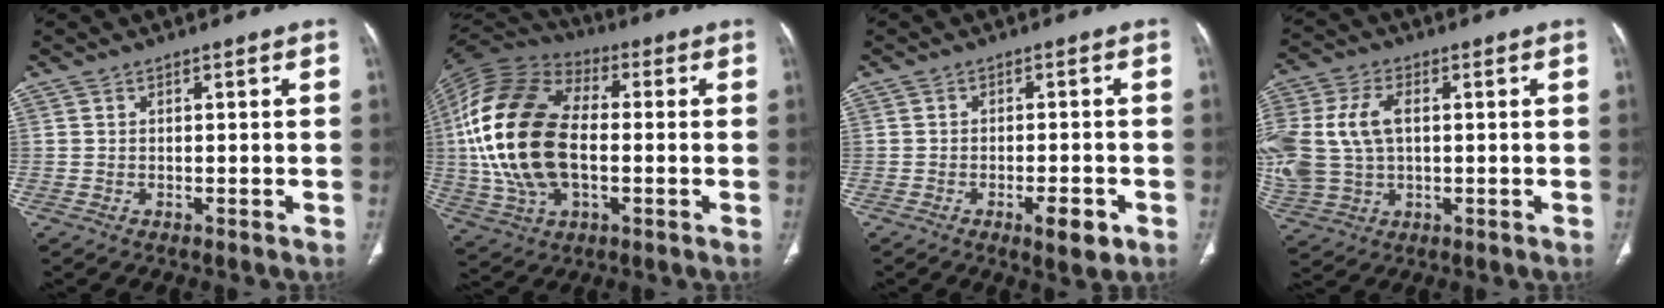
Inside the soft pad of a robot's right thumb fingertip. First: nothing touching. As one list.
[{"total": 23.4, "force": [-0.3, 13.6, 19.1], "torque": [-0.398, 0.010, -0.005]}, {"total": 5.1, "force": [-2.4, 1.6, 4.2], "torque": [-0.058, 0.003, -0.030]}, {"total": 17.8, "force": [1.6, 12.1, 13.0], "torque": [-0.335, 0.008, 0.043]}]